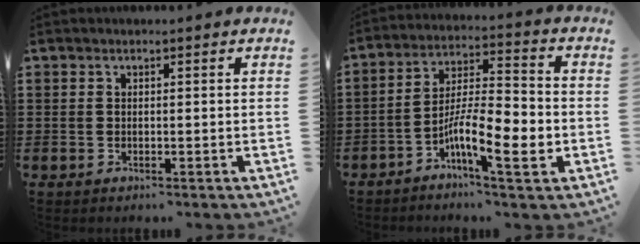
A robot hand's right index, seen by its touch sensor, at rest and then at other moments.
{"total": 10.6, "force": [-4.3, 2.5, 9.4], "torque": [-0.189, -0.006, -0.082]}